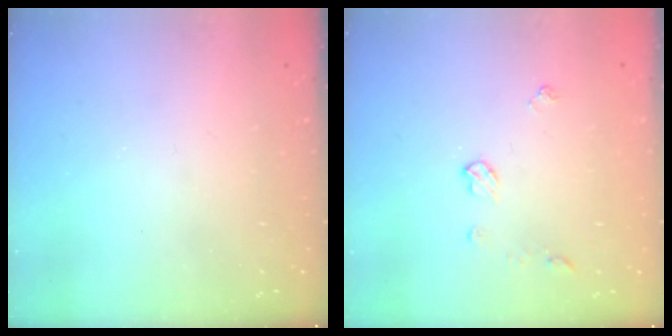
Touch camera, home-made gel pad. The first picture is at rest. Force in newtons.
{"total": 6.3, "press": 6.3, "slide": 0.3}